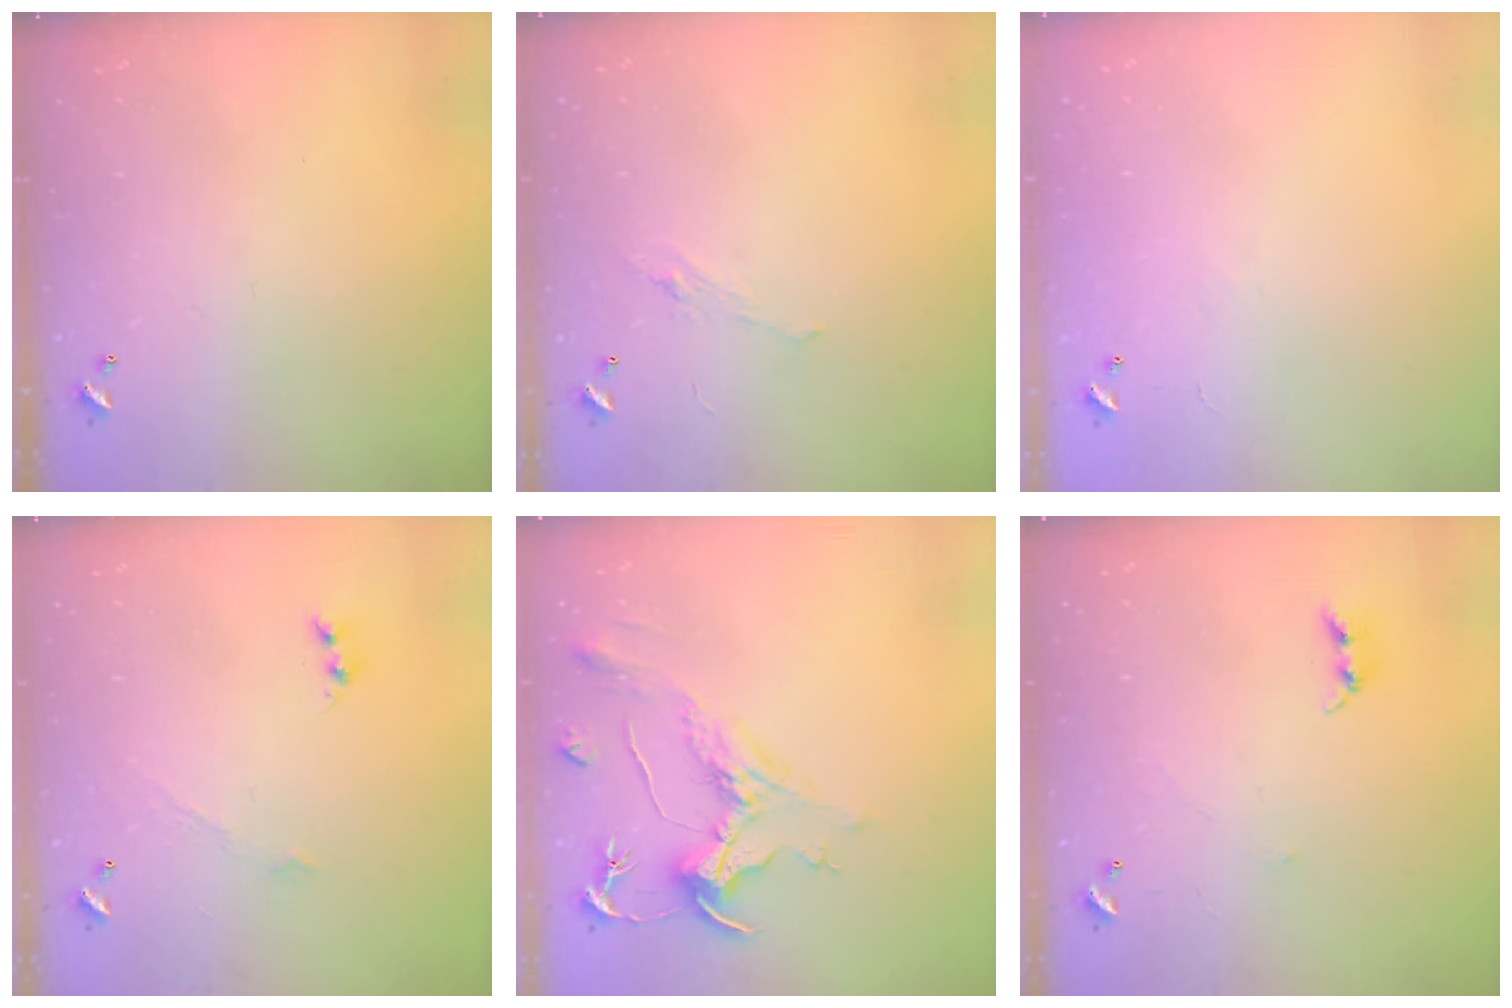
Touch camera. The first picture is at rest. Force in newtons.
{"total": 2.2, "press": 2.1, "slide": 0.8}
{"total": 9.3, "press": 9.3, "slide": 0.6}
{"total": 1.9, "press": 1.8, "slide": 0.4}
{"total": 2.1, "press": 1.6, "slide": 1.3}
{"total": 2.4, "press": 2.4, "slide": 0.2}